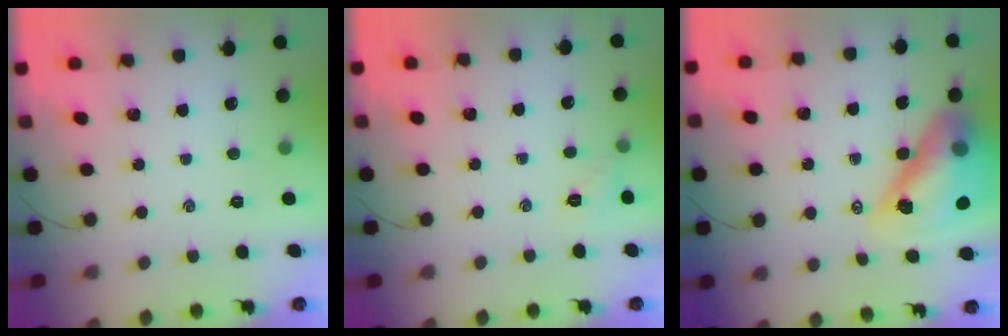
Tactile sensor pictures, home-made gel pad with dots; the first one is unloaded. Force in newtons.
{"total": 5.6, "press": 5.3, "slide": 1.6}
{"total": 19.3, "press": 18.5, "slide": 5.5}